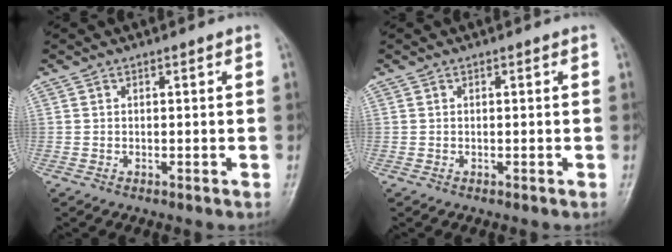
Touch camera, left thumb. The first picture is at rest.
{"total": 0.0}